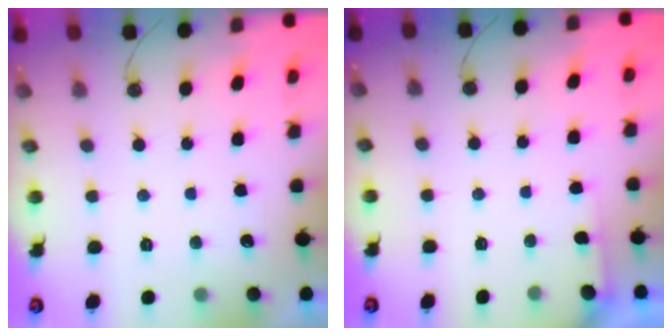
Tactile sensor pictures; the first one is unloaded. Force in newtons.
{"total": 1.5, "press": 1.5, "slide": 0.2}